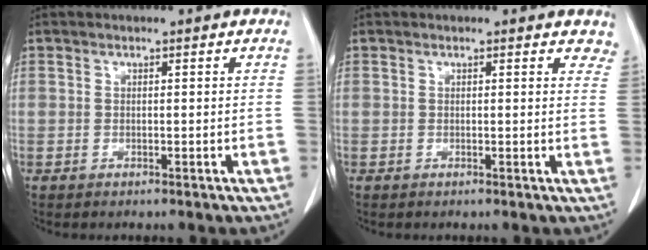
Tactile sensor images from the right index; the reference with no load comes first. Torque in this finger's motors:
{"motor_torque": [-0.08, 0.19, 0.04, -0.01]}